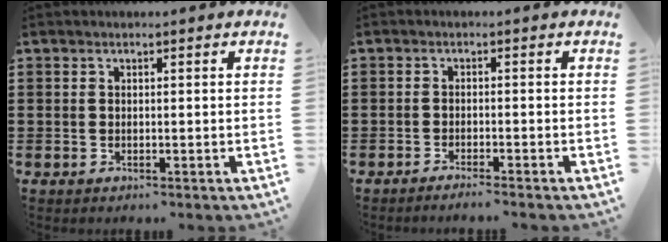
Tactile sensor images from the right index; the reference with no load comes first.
{"total": 1.5, "force": [-1.4, -0.3, 0.4], "torque": [-0.007, 0.002, -0.028]}